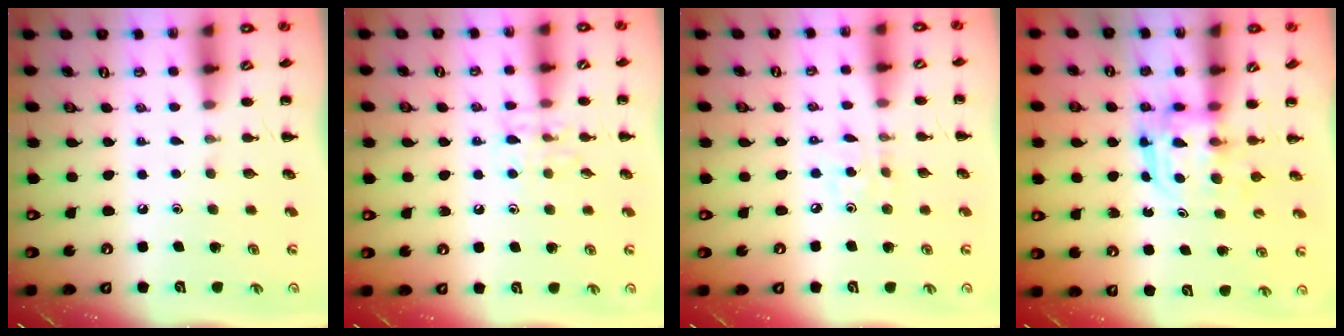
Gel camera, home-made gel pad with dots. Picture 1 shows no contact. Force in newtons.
{"total": 7.7, "press": 7.7, "slide": 0.8}
{"total": 3.4, "press": 3.2, "slide": 1.1}
{"total": 3.2, "press": 3.2, "slide": 0.2}